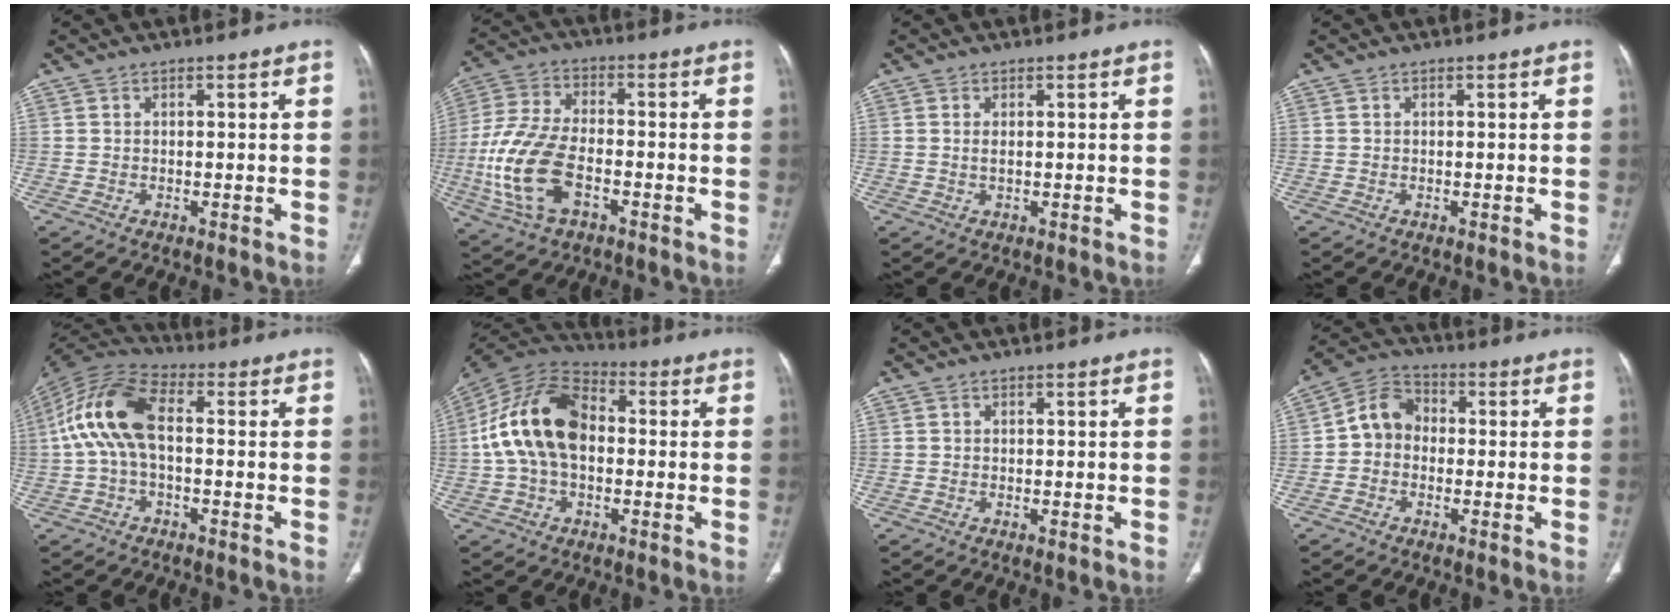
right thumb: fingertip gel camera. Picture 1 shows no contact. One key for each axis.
{"total": 15.1, "fx": -4.3, "fy": 8.2, "fz": 12.0, "tx": -0.264, "ty": 0.016, "tz": -0.082}
{"total": 1.2, "fx": 0.2, "fy": 0.5, "fz": 1.0, "tx": -0.024, "ty": -0.001, "tz": 0.006}
{"total": 0.0}
{"total": 13.2, "fx": 0.3, "fy": 7.0, "fz": 11.1, "tx": -0.231, "ty": 0.037, "tz": -0.005}
{"total": 17.1, "fx": 0.4, "fy": 11.1, "fz": 13.0, "tx": -0.242, "ty": 0.037, "tz": -0.003}
{"total": 0.0}
{"total": 7.1, "fx": -0.6, "fy": 6.0, "fz": 3.8, "tx": -0.051, "ty": 0.027, "tz": -0.028}